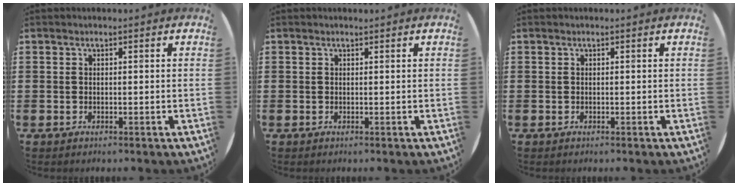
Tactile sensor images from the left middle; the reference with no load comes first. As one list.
[{"total": 0.0}, {"total": 0.0}]